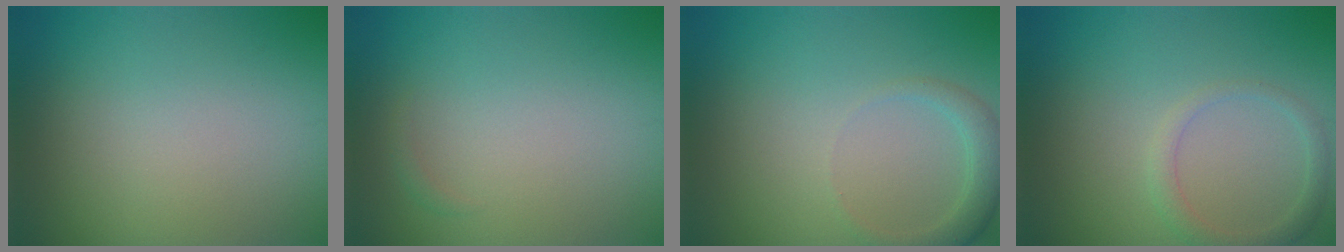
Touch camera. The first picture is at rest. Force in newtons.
{"total": 0.5, "press": 0.5, "slide": 0.0}
{"total": 2.2, "press": 2.2, "slide": 0.2}
{"total": 1.9, "press": 1.9, "slide": 0.1}